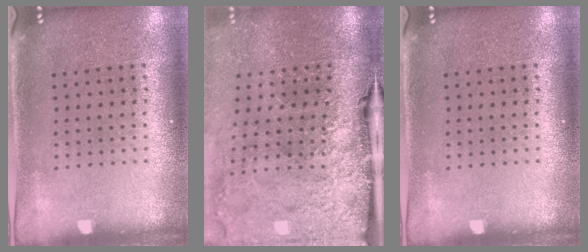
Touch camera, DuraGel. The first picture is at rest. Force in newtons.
{"total": 4.7, "press": 3.6, "slide": 3.0}
{"total": 0.0}